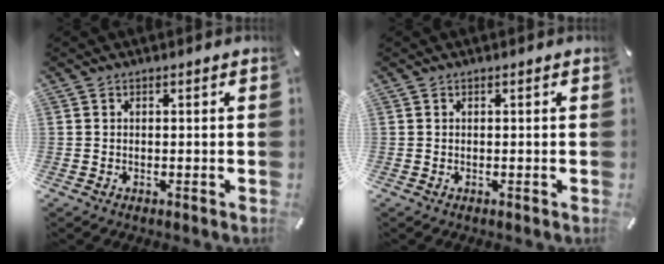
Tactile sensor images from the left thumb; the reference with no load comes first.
{"total": 0.0}